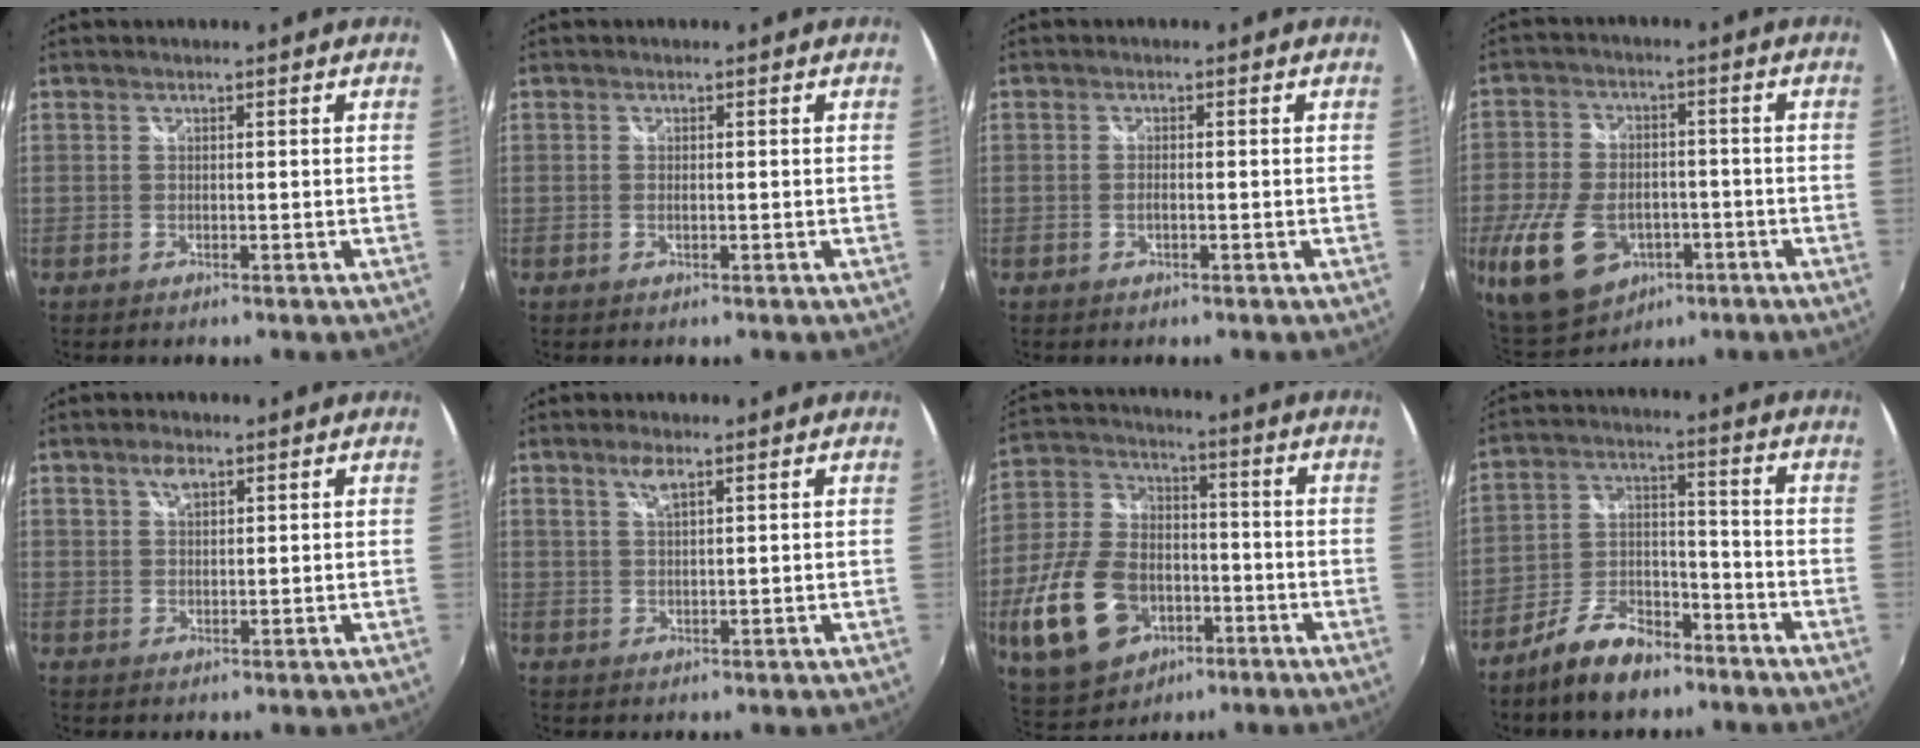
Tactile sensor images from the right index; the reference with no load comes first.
{"total": 0.8, "force": [0.0, 0.2, 0.8], "torque": [-0.017, 0.000, -0.003]}
{"total": 1.1, "force": [-0.4, 0.4, 1.0], "torque": [-0.021, -0.001, -0.008]}
{"total": 16.1, "force": [-6.5, 10.3, 10.5], "torque": [-0.247, -0.018, -0.098]}
{"total": 3.0, "force": [1.7, 1.7, 1.8], "torque": [-0.029, 0.006, 0.029]}
{"total": 3.0, "force": [1.8, 0.9, 2.2], "torque": [-0.040, 0.003, 0.033]}
{"total": 18.3, "force": [-6.5, 12.1, 12.1], "torque": [-0.286, 0.001, -0.098]}
{"total": 11.0, "force": [-7.9, 5.0, 5.7], "torque": [-0.117, 0.017, -0.138]}